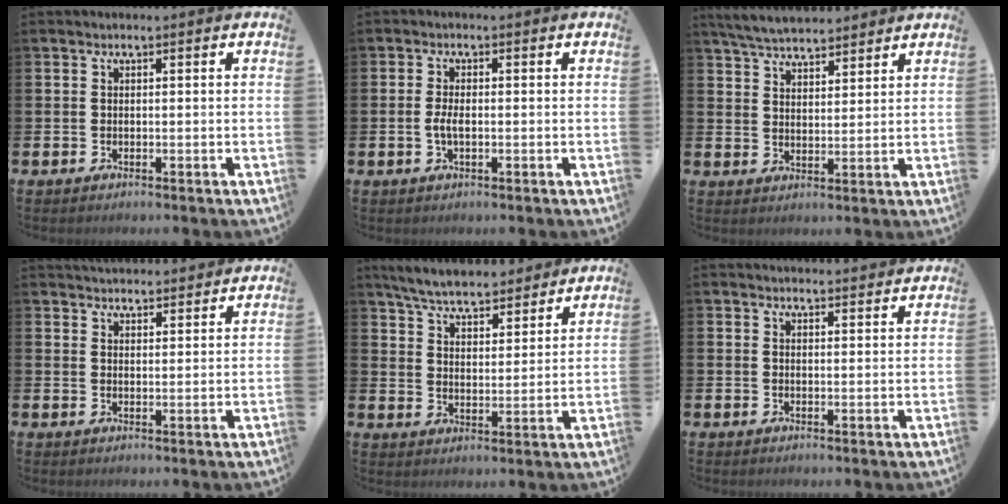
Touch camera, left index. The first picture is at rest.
{"total": 2.2, "force": [-0.4, 0.8, 2.0], "torque": [-0.035, -0.001, -0.007]}
{"total": 5.5, "force": [5.3, 1.0, 1.0], "torque": [-0.044, -0.017, 0.098]}
{"total": 3.3, "force": [3.3, 0.4, 0.1], "torque": [-0.007, -0.018, 0.061]}
{"total": 6.4, "force": [6.1, 1.1, 1.3], "torque": [-0.057, -0.033, 0.109]}
{"total": 2.2, "force": [2.2, 0.1, -0.1], "torque": [0.006, -0.017, 0.037]}